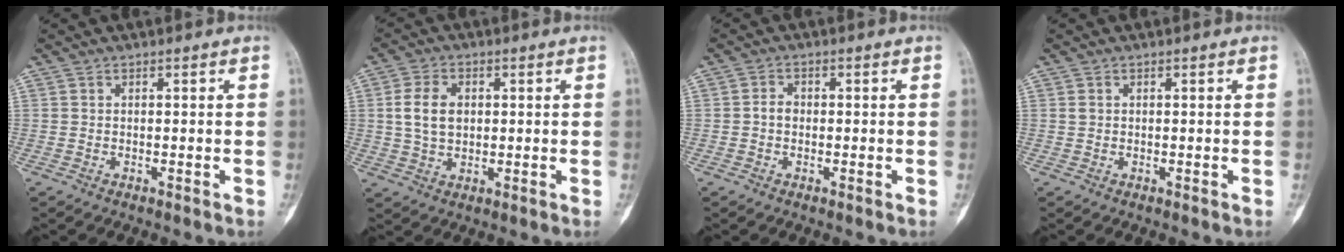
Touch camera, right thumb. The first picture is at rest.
{"total": 7.1, "force": [1.0, 4.9, 5.0], "torque": [-0.083, 0.000, 0.020]}
{"total": 2.0, "force": [-0.3, 1.5, 1.2], "torque": [-0.014, 0.008, -0.010]}
{"total": 0.6, "force": [0.2, 0.5, 0.3], "torque": [-0.003, 0.003, 0.004]}